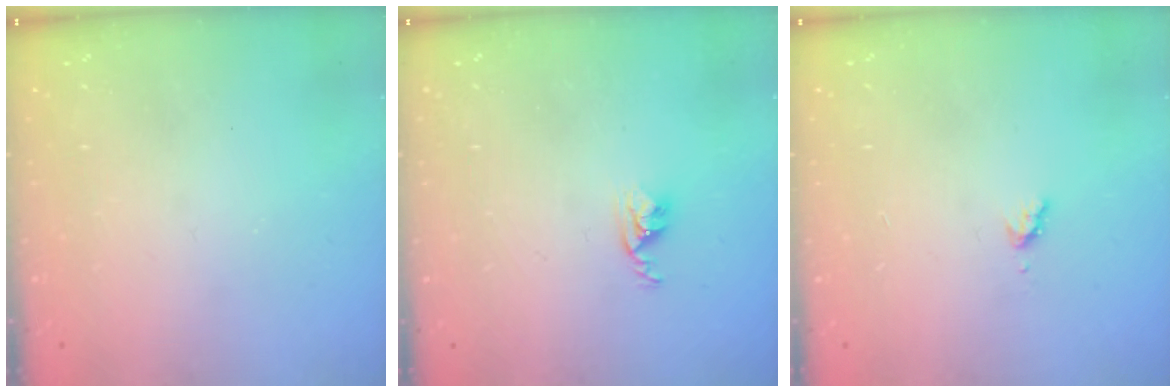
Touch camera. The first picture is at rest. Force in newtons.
{"total": 2.9, "press": 2.9, "slide": 0.4}
{"total": 4.4, "press": 4.4, "slide": 0.3}